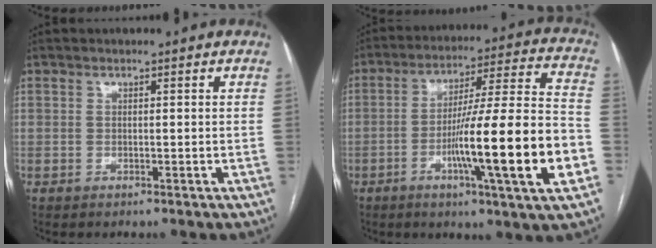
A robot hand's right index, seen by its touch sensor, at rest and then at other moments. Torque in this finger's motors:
{"motor_torque": [2.14, 0.00, 1.05, 0.21]}